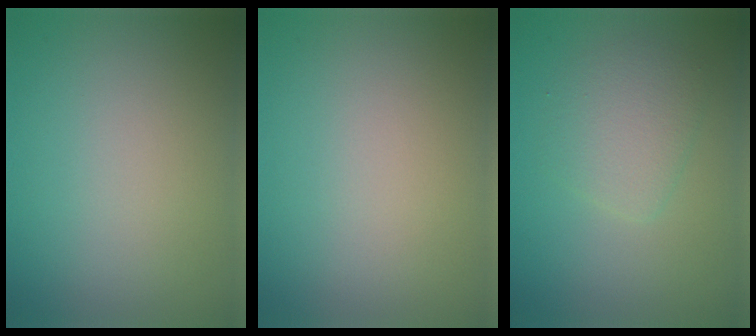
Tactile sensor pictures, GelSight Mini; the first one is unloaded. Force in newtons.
{"total": 0.0}
{"total": 2.8, "press": 2.8, "slide": 0.1}